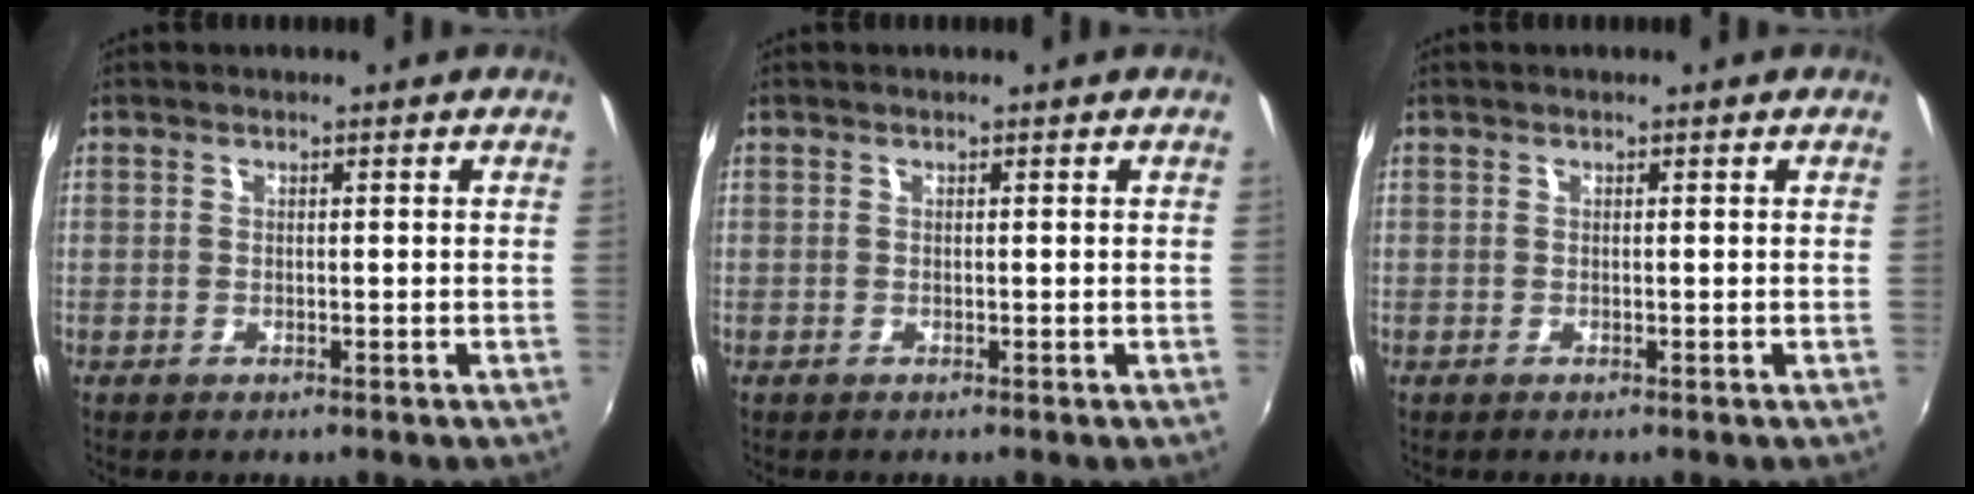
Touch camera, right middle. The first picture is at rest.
{"total": 0.0}
{"total": 0.0}